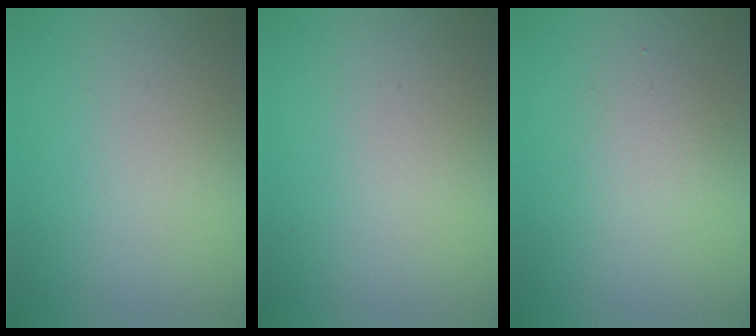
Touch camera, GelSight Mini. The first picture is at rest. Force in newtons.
{"total": 0.0}
{"total": 2.0, "press": 2.0, "slide": 0.1}